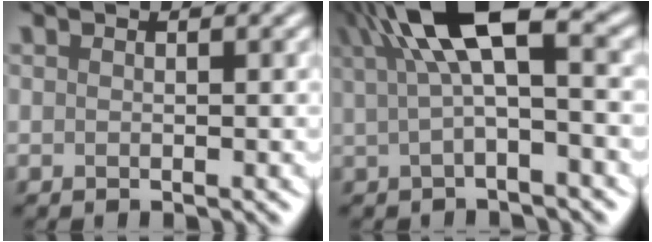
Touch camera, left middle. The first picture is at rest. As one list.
[{"total": 7.7, "force": [2.4, 2.4, 6.9], "torque": [-0.125, 0.019, 0.032]}]